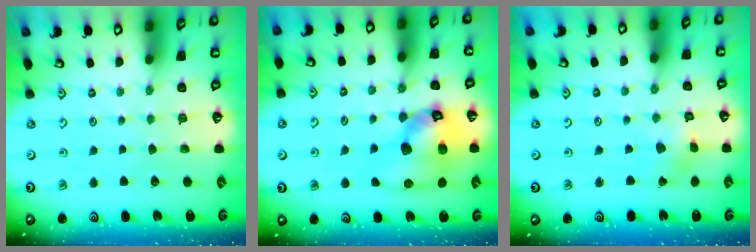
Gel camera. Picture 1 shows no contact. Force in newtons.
{"total": 17.1, "press": 16.9, "slide": 2.5}
{"total": 1.7, "press": 1.6, "slide": 0.4}